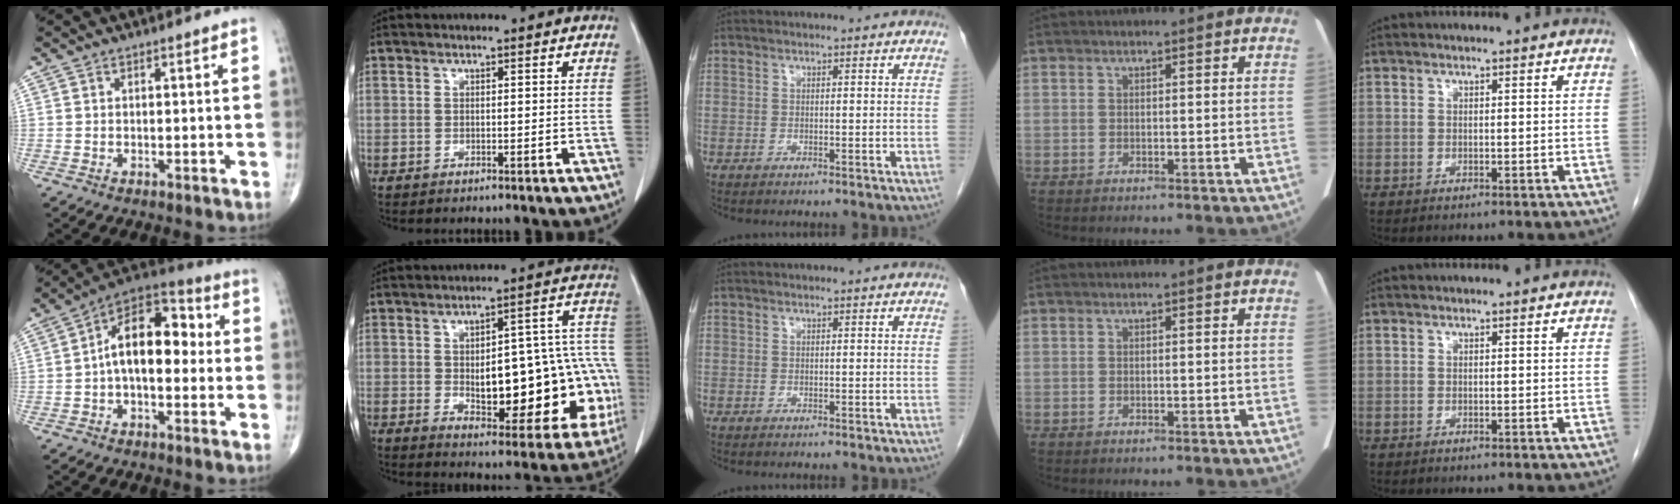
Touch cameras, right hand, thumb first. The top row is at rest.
{"thumb": {"total": 14.5, "force": [0.6, 8.1, 12.0], "torque": [-0.163, 0.045, -0.007]}, "index": {"total": 22.0, "force": [-3.4, 8.2, 20.2], "torque": [-0.185, 0.044, -0.014]}}